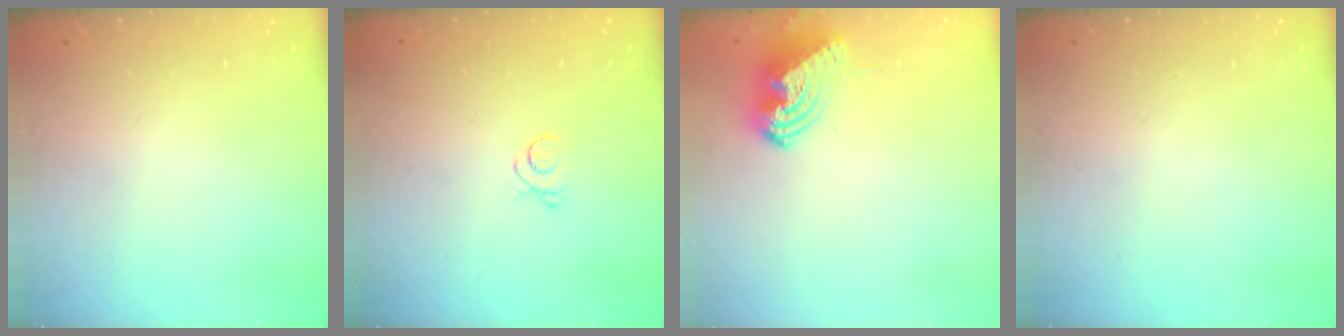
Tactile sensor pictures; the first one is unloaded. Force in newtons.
{"total": 3.3, "press": 3.2, "slide": 0.5}
{"total": 9.9, "press": 9.9, "slide": 1.2}
{"total": 0.0}